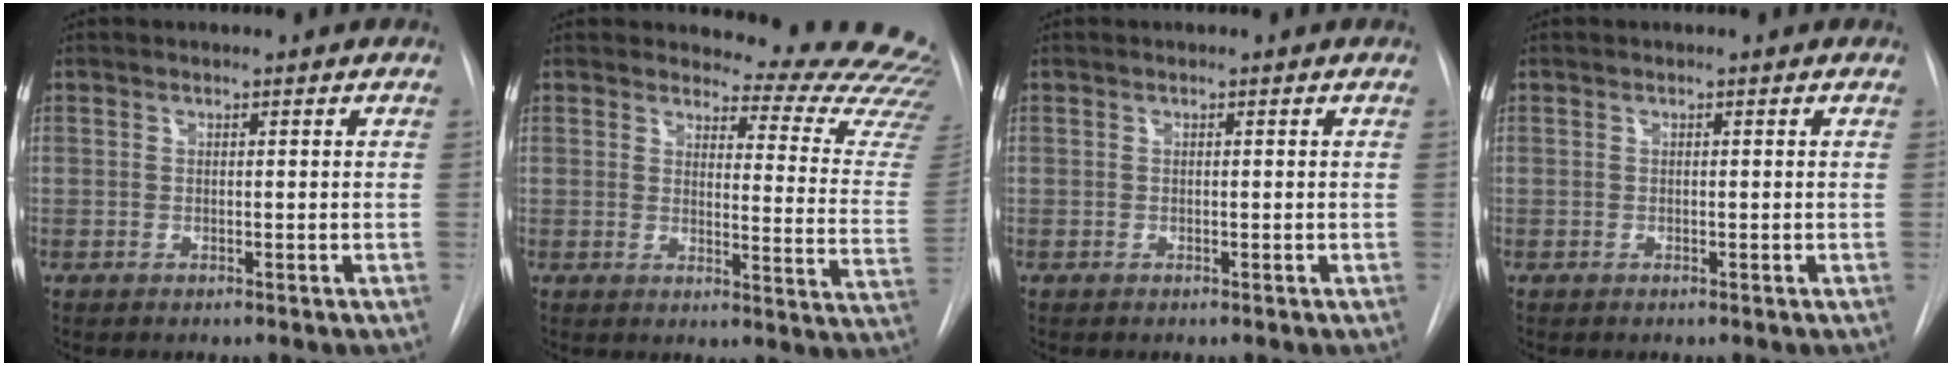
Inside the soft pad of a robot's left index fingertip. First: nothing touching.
{"total": 18.8, "force": [18.2, 2.9, 3.3], "torque": [-0.012, -0.142, 0.175]}
{"total": 0.0}
{"total": 0.0}